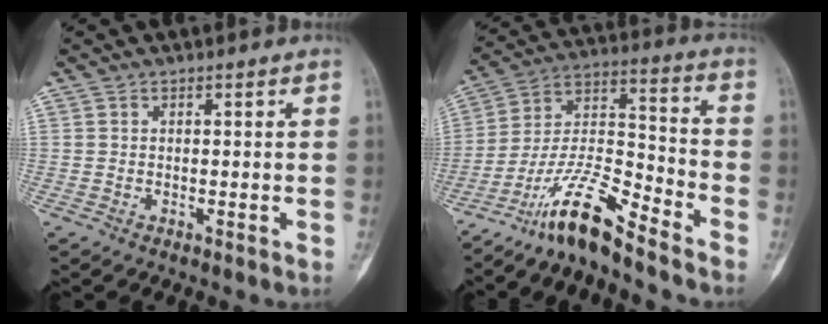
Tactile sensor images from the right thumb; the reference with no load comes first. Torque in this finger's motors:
{"motor_torque": [1.11, -0.30, 1.16, -1.50, 0.11]}